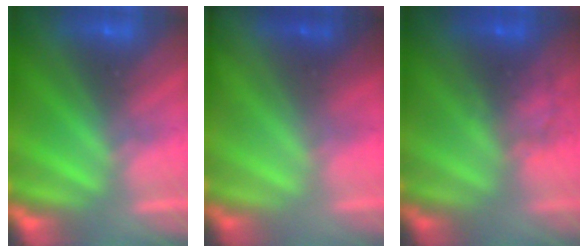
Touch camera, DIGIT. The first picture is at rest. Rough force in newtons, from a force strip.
{"total": 1.3}
{"total": 4.5}